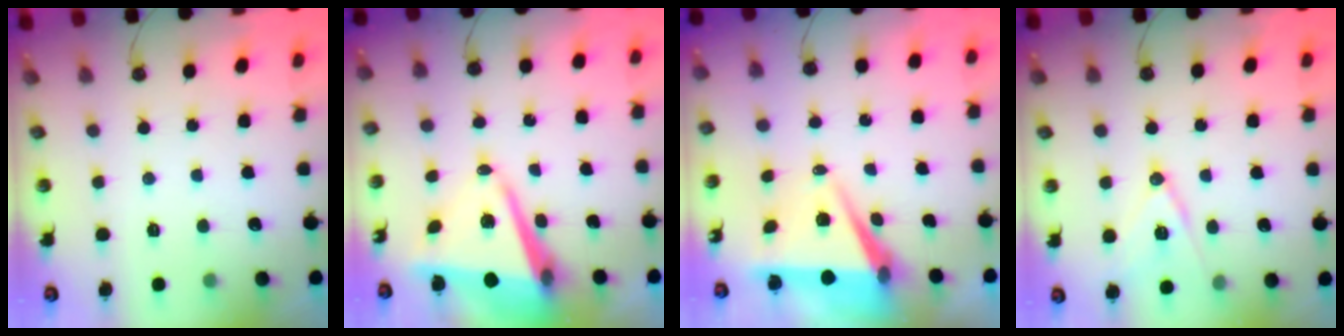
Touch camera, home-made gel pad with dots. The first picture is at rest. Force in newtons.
{"total": 9.8, "press": 9.7, "slide": 1.4}
{"total": 7.0, "press": 5.5, "slide": 4.3}
{"total": 12.9, "press": 12.5, "slide": 3.1}